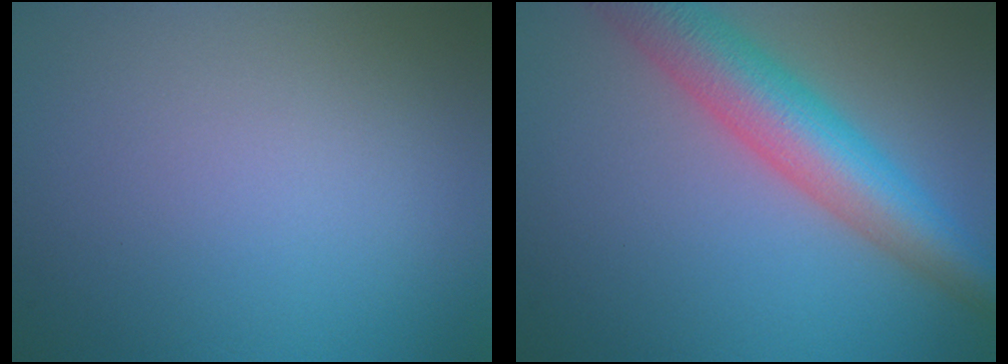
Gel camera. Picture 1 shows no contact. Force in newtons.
{"total": 8.0, "press": 8.0, "slide": 0.3}